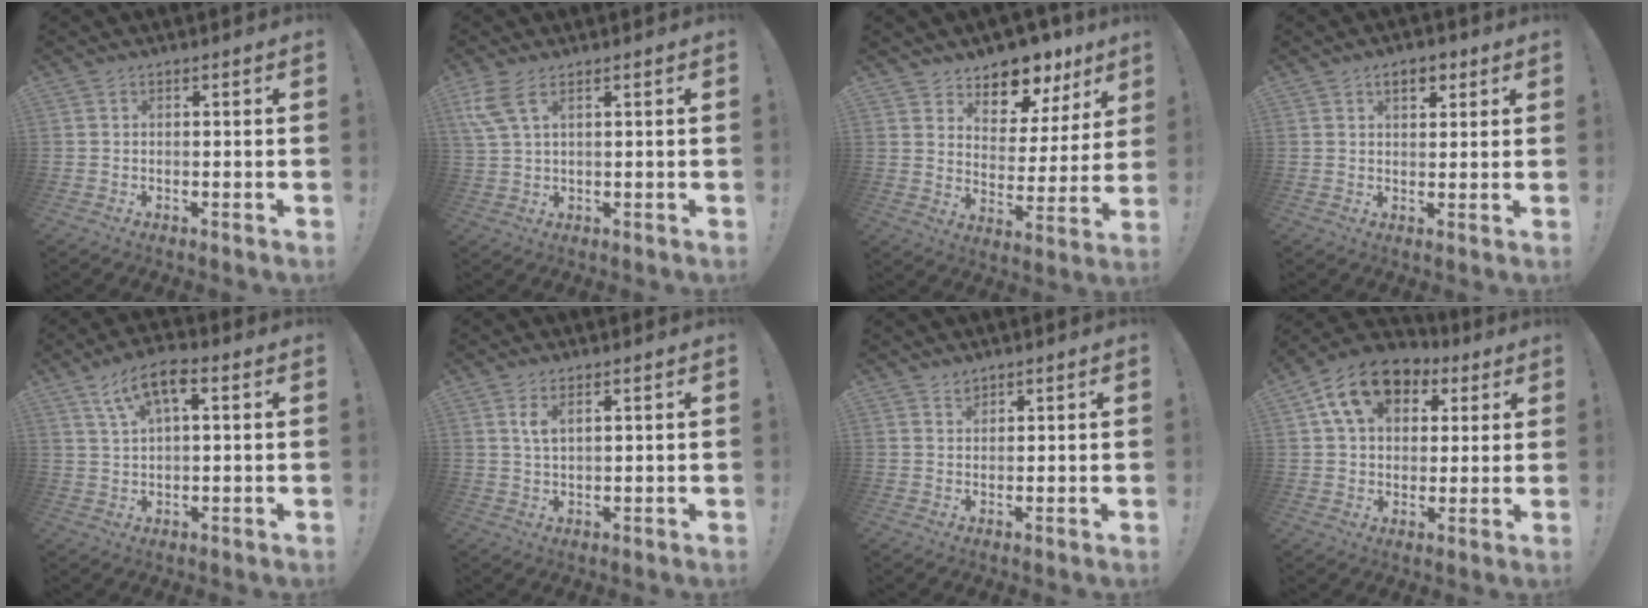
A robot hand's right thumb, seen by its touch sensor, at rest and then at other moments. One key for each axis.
{"total": 6.7, "fx": 3.6, "fy": 2.1, "fz": 5.3, "tx": -0.114, "ty": -0.008, "tz": 0.068}
{"total": 10.4, "fx": 8.8, "fy": 4.9, "fz": 2.8, "tx": -0.034, "ty": -0.085, "tz": 0.157}
{"total": 5.0, "fx": 2.5, "fy": 2.9, "fz": 3.1, "tx": -0.046, "ty": 0.003, "tz": 0.043}
{"total": 9.3, "fx": 4.1, "fy": 3.9, "fz": 7.3, "tx": -0.132, "ty": -0.001, "tz": 0.078}
{"total": 3.3, "fx": 1.9, "fy": 1.1, "fz": 2.4, "tx": -0.038, "ty": -0.011, "tz": 0.032}
{"total": 1.8, "fx": 1.5, "fy": 0.9, "fz": 0.4, "tx": 0.003, "ty": -0.010, "tz": 0.027}
{"total": 14.3, "fx": 6.3, "fy": 10.2, "fz": 7.7, "tx": -0.128, "ty": -0.014, "tz": 0.121}